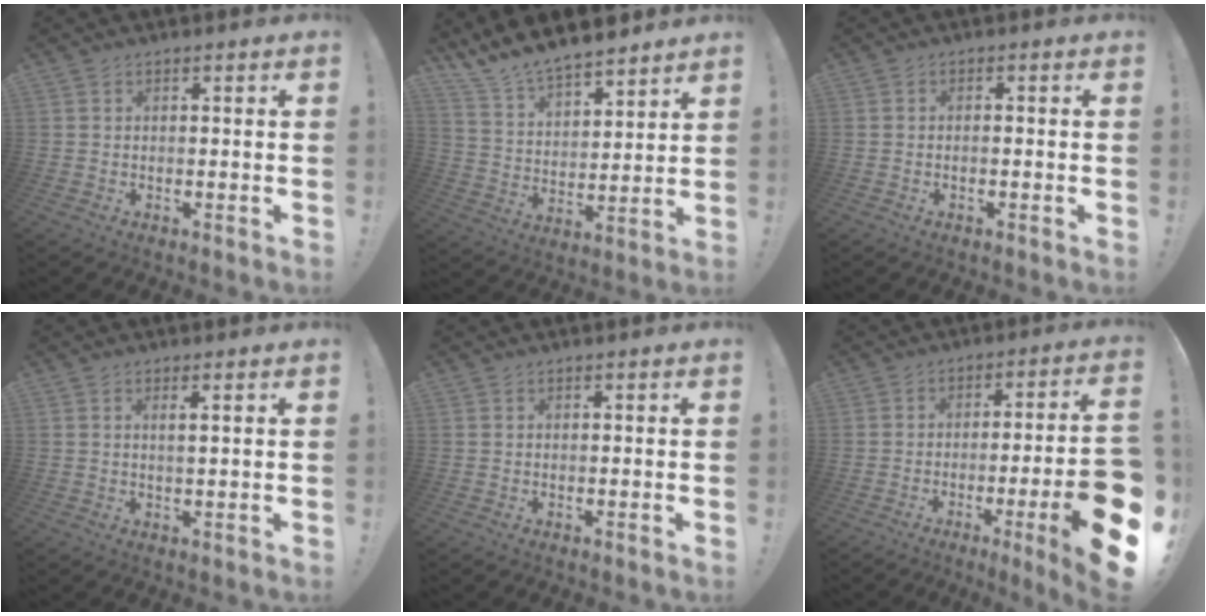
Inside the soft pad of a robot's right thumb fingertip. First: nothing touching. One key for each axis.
{"total": 10.5, "fx": 9.9, "fy": 2.4, "fz": 2.3, "tx": -0.074, "ty": -0.087, "tz": 0.183}
{"total": 1.1, "fx": -0.9, "fy": -0.1, "fz": 0.7, "tx": -0.019, "ty": 0.004, "tz": -0.014}
{"total": 1.8, "fx": 1.0, "fy": -0.5, "fz": 1.5, "tx": -0.014, "ty": -0.011, "tz": 0.012}
{"total": 0.0}
{"total": 14.5, "fx": -5.4, "fy": 1.2, "fz": 13.4, "tx": -0.193, "ty": 0.020, "tz": -0.075}